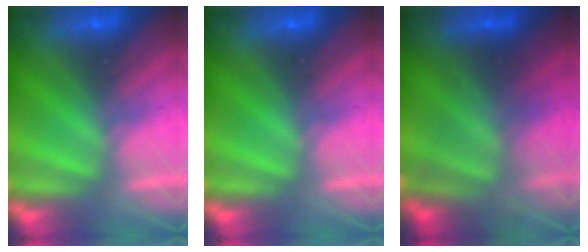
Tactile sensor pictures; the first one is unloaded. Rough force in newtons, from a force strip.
{"total": 0.0}
{"total": 4.8}